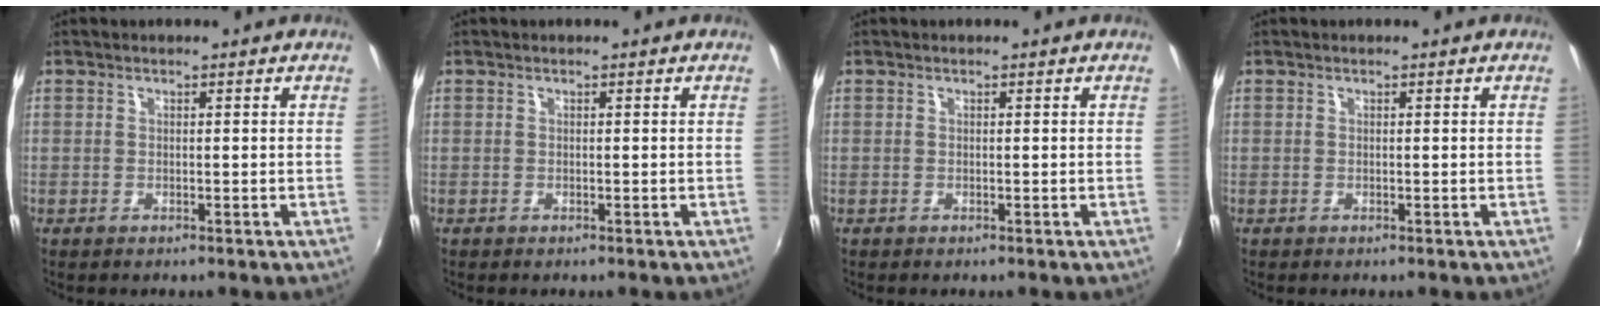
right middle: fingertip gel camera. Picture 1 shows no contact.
{"total": 0.0}
{"total": 0.0}
{"total": 0.0}